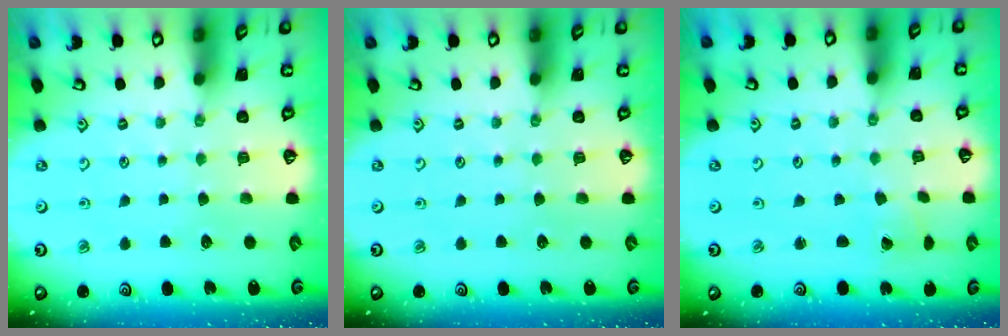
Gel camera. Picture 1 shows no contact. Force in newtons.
{"total": 0.0}
{"total": 1.7, "press": 1.7, "slide": 0.3}